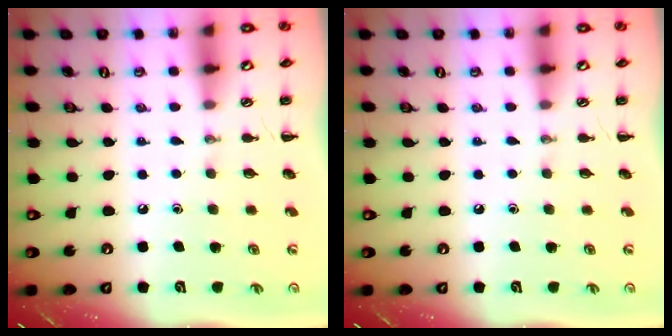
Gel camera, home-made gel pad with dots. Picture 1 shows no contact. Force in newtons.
{"total": 0.0}